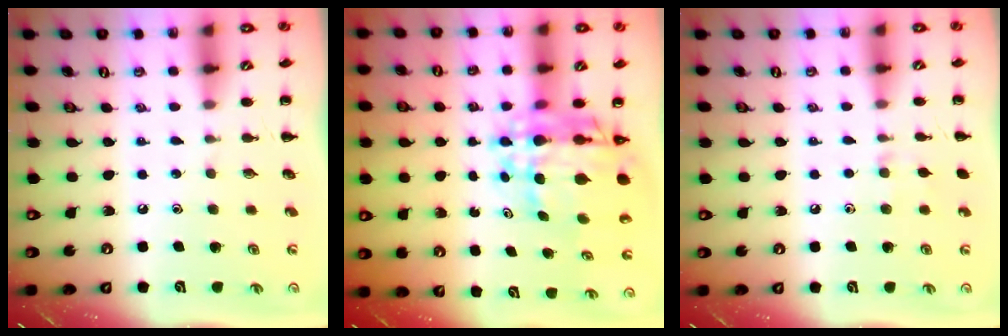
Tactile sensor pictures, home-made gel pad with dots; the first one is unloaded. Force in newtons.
{"total": 11.0, "press": 10.4, "slide": 3.7}
{"total": 5.4, "press": 5.1, "slide": 1.8}